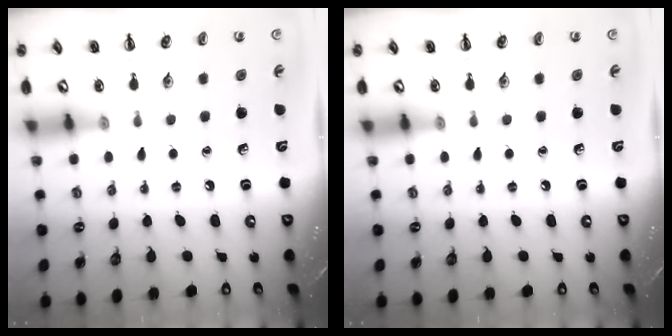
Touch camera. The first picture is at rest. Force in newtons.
{"total": 0.0}